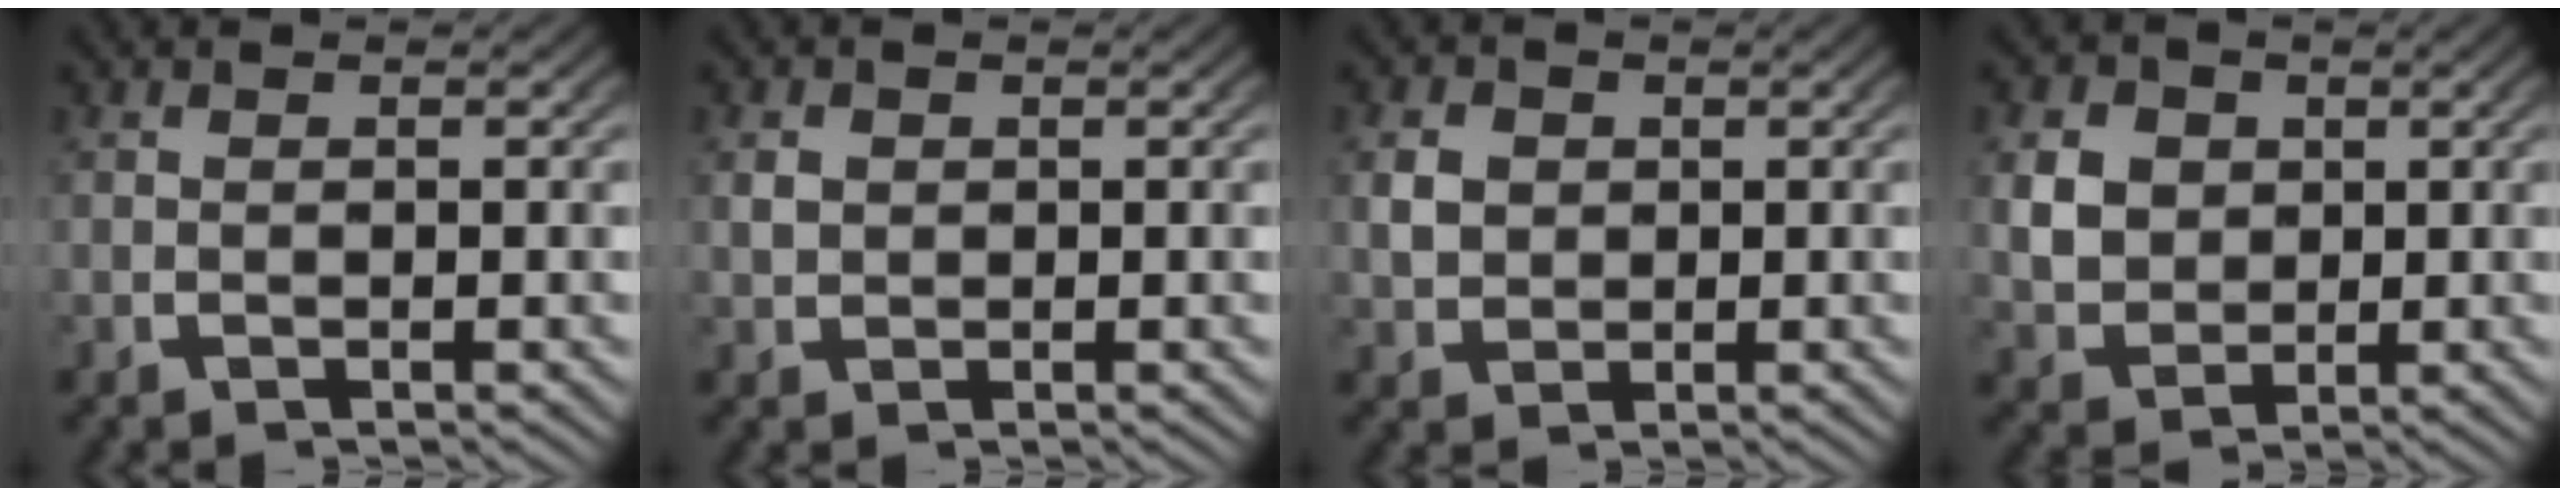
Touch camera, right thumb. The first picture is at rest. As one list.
[{"total": 1.3, "force": [0.2, 1.2, 0.3], "torque": [-0.007, 0.003, 0.006]}, {"total": 2.6, "force": [0.2, 2.4, 1.0], "torque": [-0.022, -0.001, 0.009]}, {"total": 5.1, "force": [0.3, 4.4, 2.4], "torque": [-0.060, -0.020, 0.017]}]